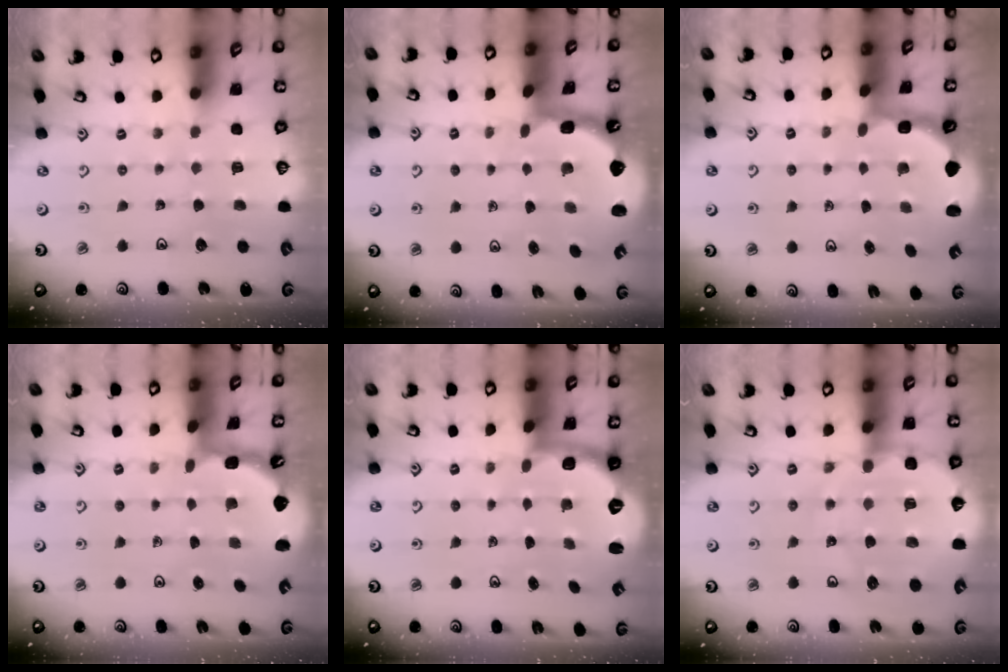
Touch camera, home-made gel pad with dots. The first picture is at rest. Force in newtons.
{"total": 2.4, "press": 1.7, "slide": 1.7}
{"total": 3.0, "press": 2.0, "slide": 2.2}
{"total": 2.0, "press": 2.0, "slide": 0.2}
{"total": 2.6, "press": 1.5, "slide": 2.1}
{"total": 12.7, "press": 12.3, "slide": 3.3}